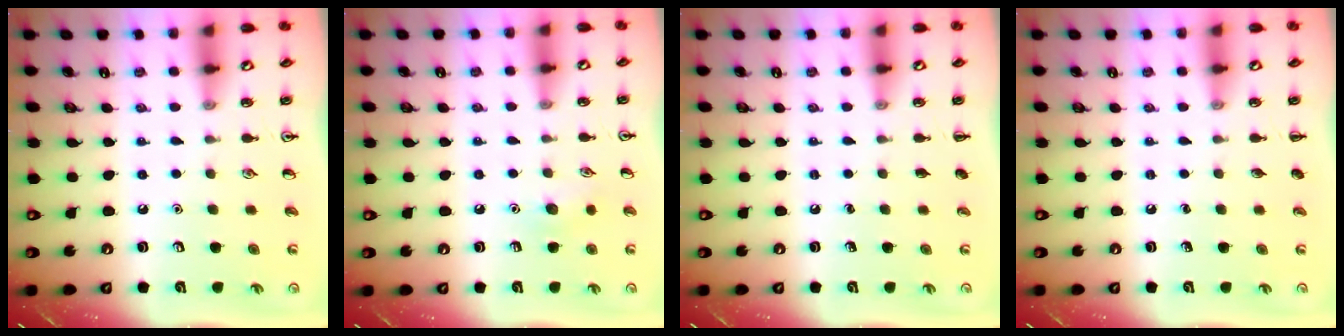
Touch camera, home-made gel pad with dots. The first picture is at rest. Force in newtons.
{"total": 7.3, "press": 7.1, "slide": 1.8}
{"total": 0.0}
{"total": 0.0}